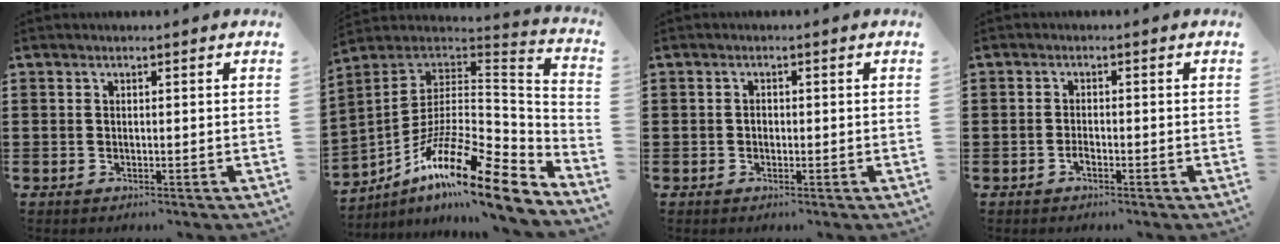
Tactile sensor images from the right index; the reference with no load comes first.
{"total": 18.7, "force": [-11.9, 4.4, 13.8], "torque": [-0.237, 0.020, -0.213]}
{"total": 0.8, "force": [-0.2, 0.6, 0.5], "torque": [-0.012, 0.000, -0.004]}
{"total": 1.2, "force": [-0.8, 0.5, 0.7], "torque": [-0.017, -0.004, -0.013]}